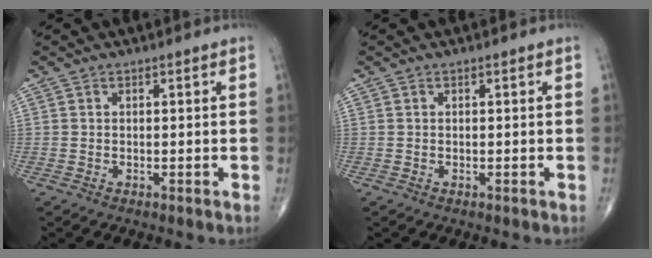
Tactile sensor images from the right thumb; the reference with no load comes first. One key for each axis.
{"total": 0.0}